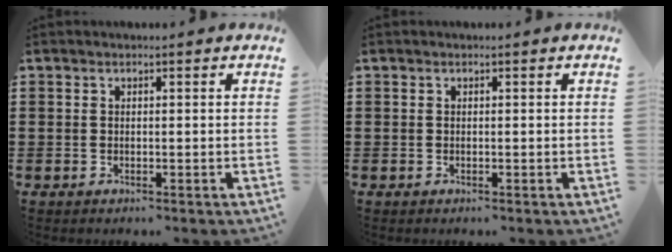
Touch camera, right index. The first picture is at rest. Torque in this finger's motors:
{"motor_torque": [0.08, 0.08, 0.00, 0.00]}